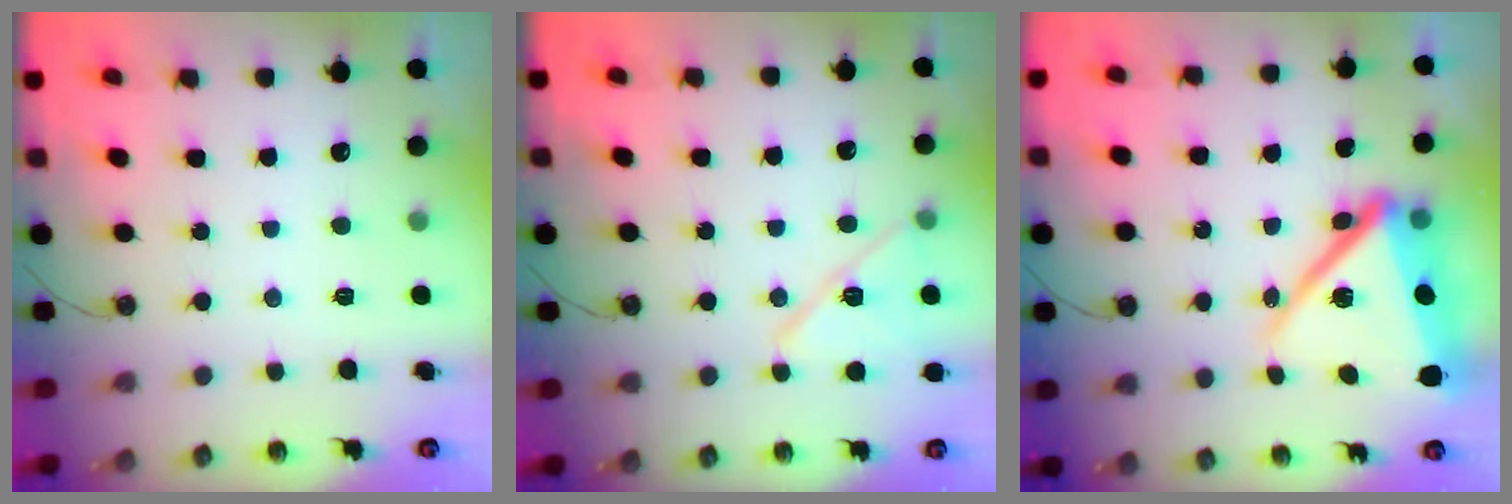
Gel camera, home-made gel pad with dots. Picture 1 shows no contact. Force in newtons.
{"total": 12.4, "press": 9.5, "slide": 8.1}
{"total": 18.6, "press": 18.5, "slide": 1.8}